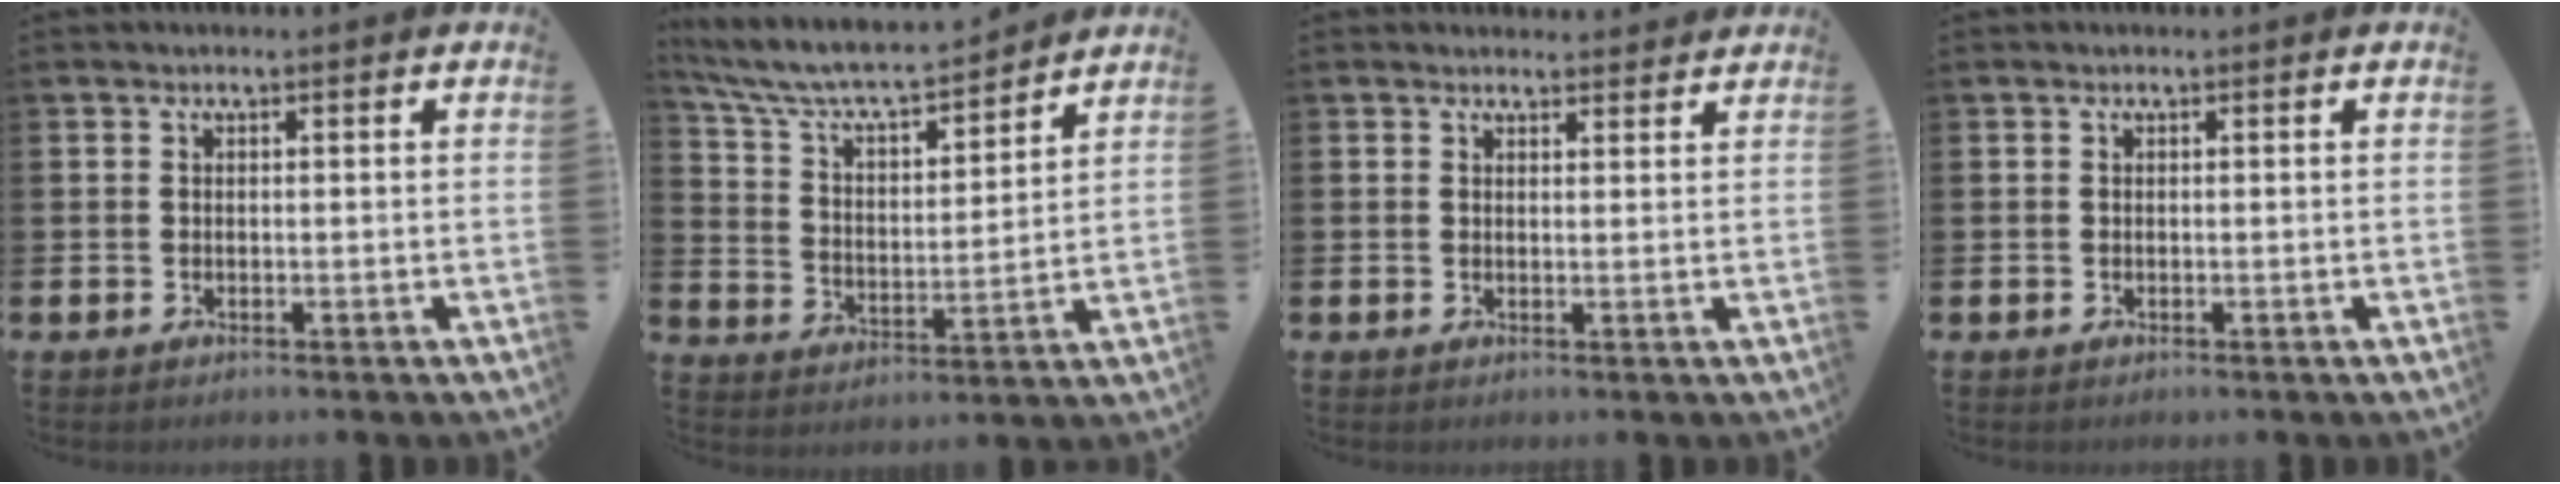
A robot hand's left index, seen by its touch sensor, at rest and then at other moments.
{"total": 7.8, "force": [7.2, 1.3, 2.5], "torque": [-0.087, -0.054, 0.124]}
{"total": 1.9, "force": [1.8, 0.5, -0.1], "torque": [0.008, -0.007, 0.031]}
{"total": 0.0}